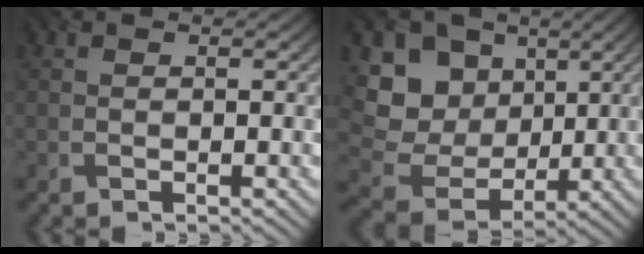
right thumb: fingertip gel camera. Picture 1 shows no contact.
{"total": 12.6, "force": [3.5, 10.6, 5.8], "torque": [-0.196, 0.026, 0.074]}